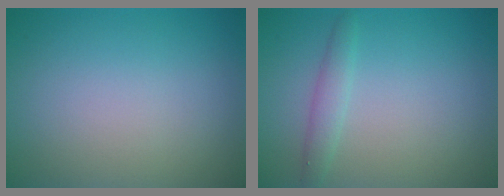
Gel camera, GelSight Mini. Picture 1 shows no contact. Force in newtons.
{"total": 1.6, "press": 1.6, "slide": 0.1}